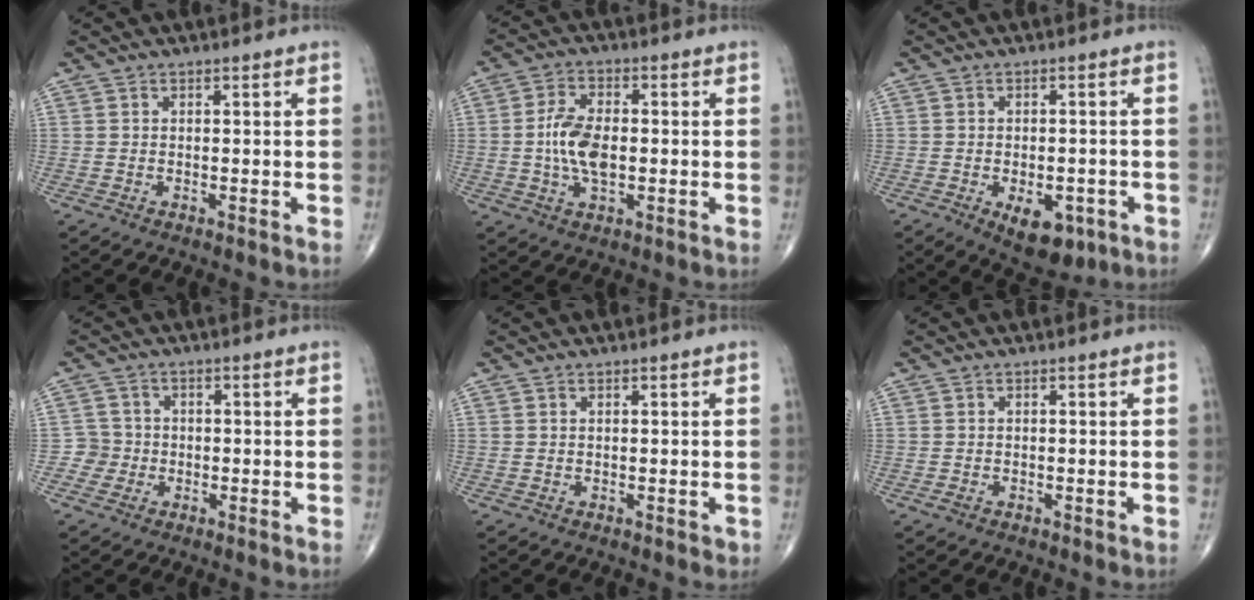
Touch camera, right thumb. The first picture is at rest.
{"total": 8.5, "force": [-0.5, 4.5, 7.2], "torque": [-0.139, 0.000, -0.011]}
{"total": 8.3, "force": [-3.3, 4.6, 6.0], "torque": [-0.070, 0.004, -0.035]}
{"total": 3.1, "force": [-0.9, 3.0, -0.2], "torque": [0.026, 0.011, -0.025]}
{"total": 0.5, "force": [0.3, 0.3, 0.3], "torque": [-0.002, -0.001, 0.004]}
{"total": 0.6, "force": [-0.2, 0.5, 0.3], "torque": [-0.009, -0.002, -0.004]}